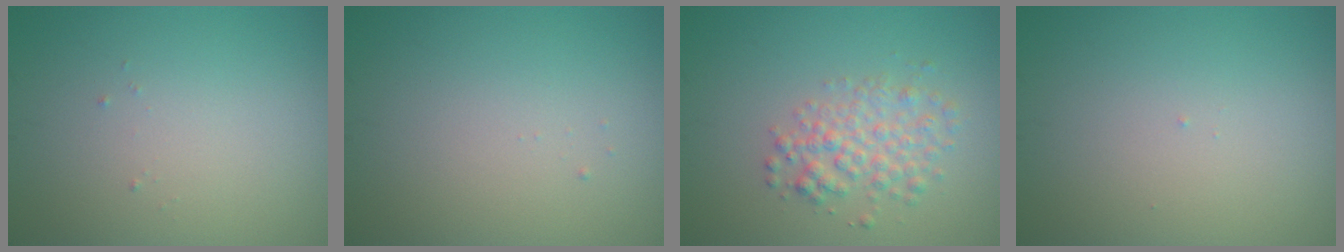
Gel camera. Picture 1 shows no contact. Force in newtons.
{"total": 0.0}
{"total": 3.1, "press": 3.1, "slide": 0.1}
{"total": 0.0}